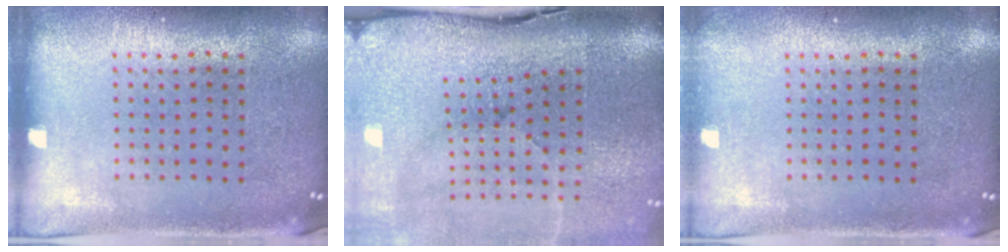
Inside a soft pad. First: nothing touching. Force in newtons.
{"total": 5.0, "press": 3.9, "slide": 3.2}
{"total": 0.7, "press": 0.7, "slide": 0.0}